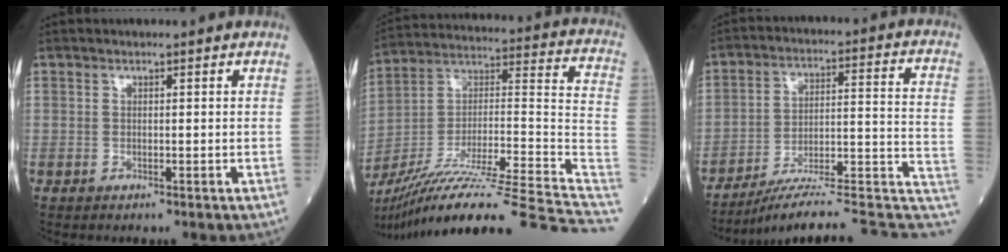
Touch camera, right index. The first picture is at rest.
{"total": 31.6, "force": [-24.8, 0.1, 19.6], "torque": [-0.235, -0.007, -0.385]}
{"total": 17.5, "force": [-14.6, 1.6, 9.4], "torque": [-0.097, 0.056, -0.209]}